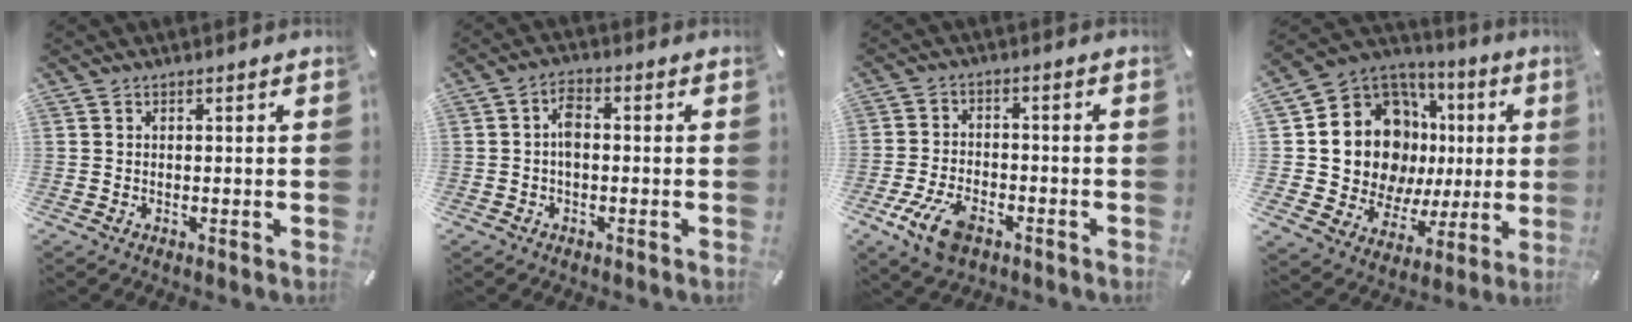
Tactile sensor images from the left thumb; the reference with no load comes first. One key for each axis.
{"total": 4.0, "fx": -0.4, "fy": 2.3, "fz": 3.2, "tx": -0.062, "ty": 0.011, "tz": -0.007}
{"total": 9.5, "fx": -4.9, "fy": 5.2, "fz": 6.2, "tx": -0.138, "ty": 0.013, "tz": -0.090}
{"total": 17.8, "fx": 4.7, "fy": 14.2, "fz": 9.7, "tx": -0.177, "ty": -0.048, "tz": 0.106}